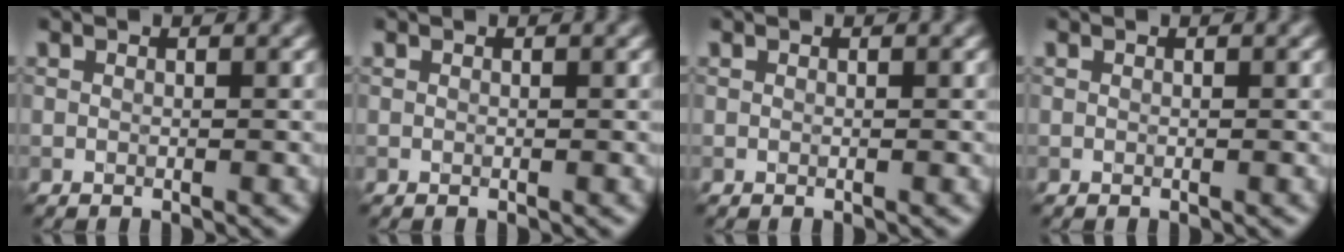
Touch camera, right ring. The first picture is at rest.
{"total": 0.0}
{"total": 0.0}
{"total": 0.0}